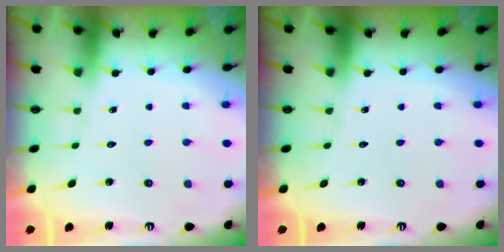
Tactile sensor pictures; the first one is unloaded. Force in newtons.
{"total": 0.0}